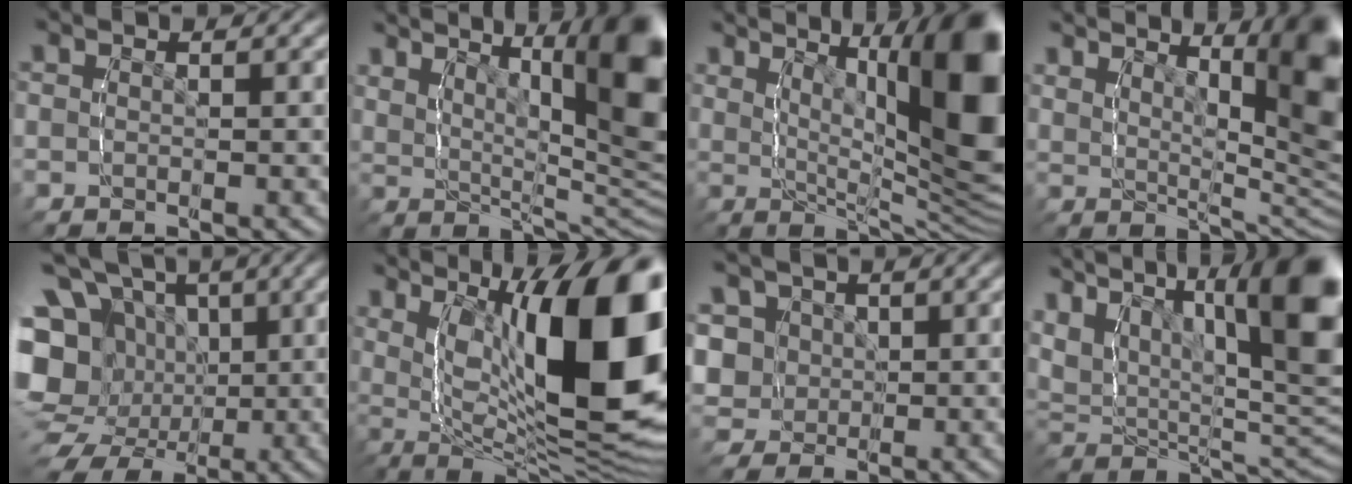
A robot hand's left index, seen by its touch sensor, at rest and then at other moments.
{"total": 13.9, "force": [4.8, 6.8, 11.1], "torque": [-0.132, 0.004, 0.066]}
{"total": 16.1, "force": [3.7, 7.1, 14.0], "torque": [-0.148, 0.004, 0.053]}
{"total": 12.1, "force": [4.5, 4.9, 10.0], "torque": [-0.106, 0.010, 0.066]}
{"total": 15.1, "force": [-2.5, 13.6, 6.0], "torque": [-0.132, -0.063, -0.035]}
{"total": 18.6, "force": [1.5, 9.6, 15.9], "torque": [-0.227, -0.012, 0.027]}
{"total": 8.6, "force": [0.6, 8.3, 2.0], "torque": [-0.079, -0.037, 0.016]}
{"total": 16.8, "force": [4.7, 11.0, 11.7], "torque": [-0.172, 0.007, 0.055]}